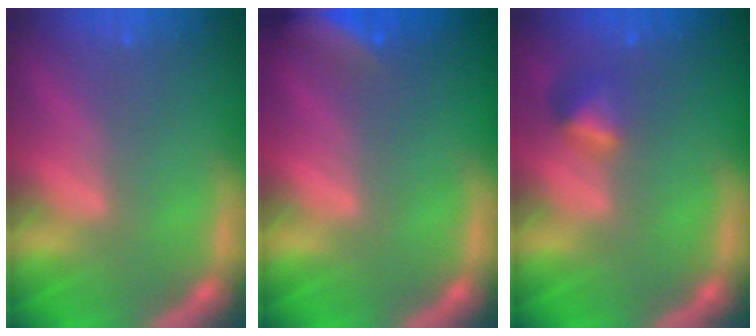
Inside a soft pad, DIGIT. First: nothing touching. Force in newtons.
{"total": 6.0}
{"total": 1.9}